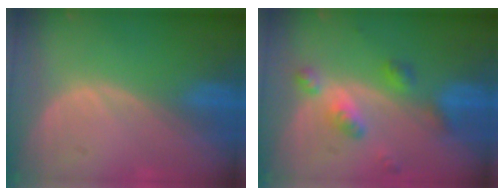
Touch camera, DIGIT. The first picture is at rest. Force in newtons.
{"total": 6.0, "press": 5.3, "slide": 2.9}